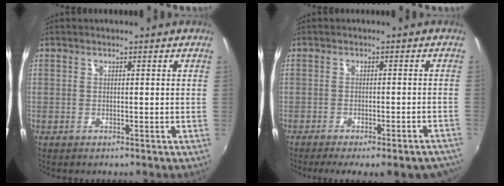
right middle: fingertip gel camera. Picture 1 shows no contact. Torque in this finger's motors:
{"motor_torque": [1.07, -1.07, 0.16, 0.06]}